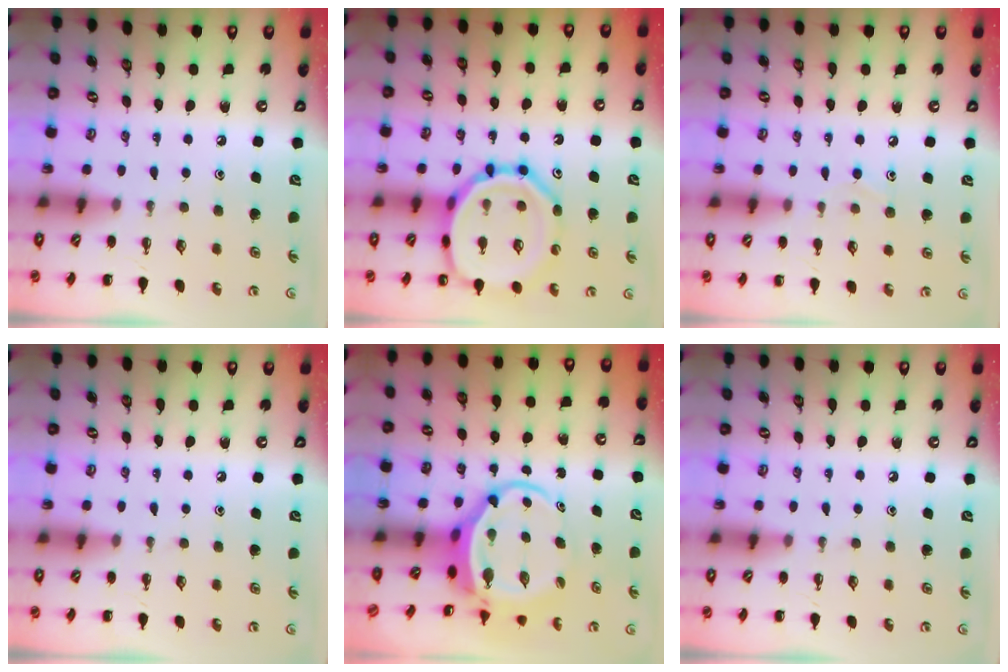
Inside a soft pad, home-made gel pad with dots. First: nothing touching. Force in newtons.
{"total": 18.9, "press": 18.8, "slide": 2.1}
{"total": 6.3, "press": 5.9, "slide": 2.2}
{"total": 0.0}
{"total": 6.6, "press": 6.4, "slide": 1.5}
{"total": 0.0}